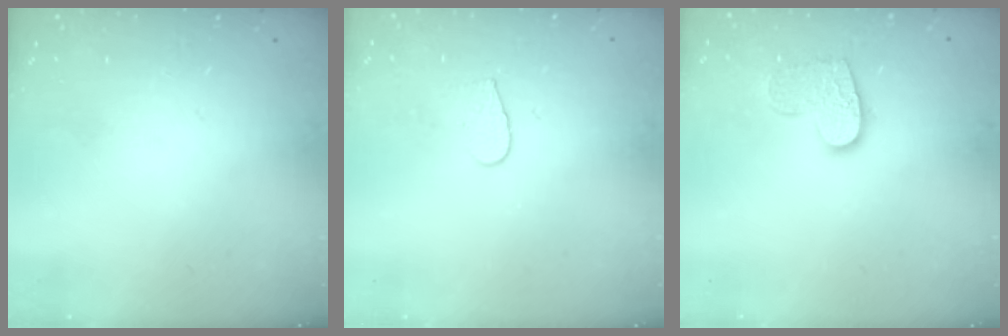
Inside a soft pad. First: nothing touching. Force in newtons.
{"total": 4.7, "press": 4.7, "slide": 0.4}
{"total": 11.3, "press": 11.2, "slide": 0.7}